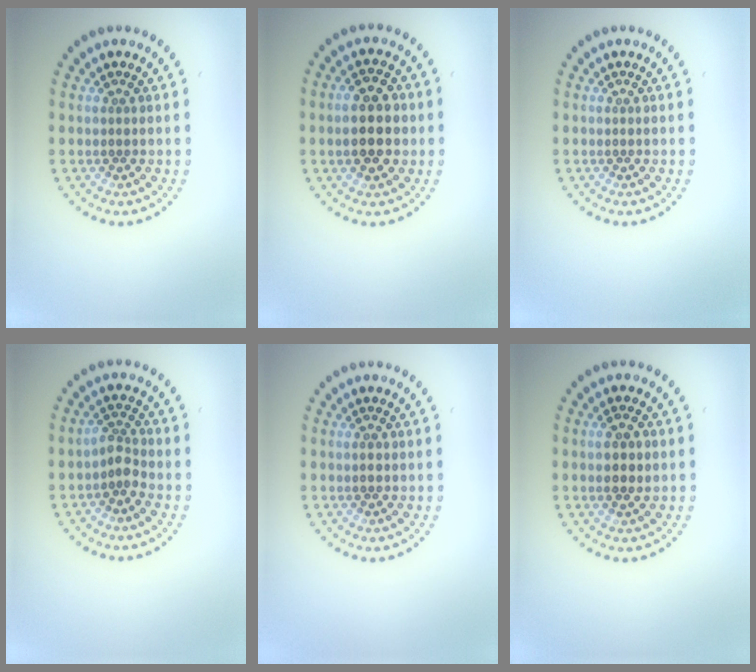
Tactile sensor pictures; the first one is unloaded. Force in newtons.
{"total": 4.9, "press": 4.9, "slide": 0.3}
{"total": 0.0}
{"total": 1.9, "press": 1.4, "slide": 1.3}
{"total": 1.1, "press": 1.1, "slide": 0.2}
{"total": 2.4, "press": 2.4, "slide": 0.2}